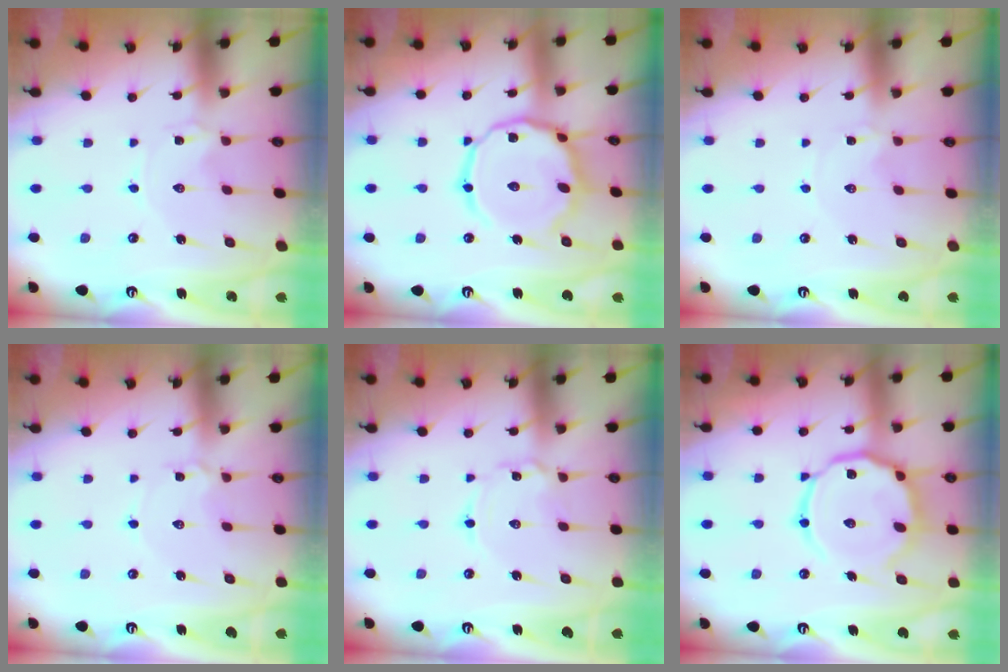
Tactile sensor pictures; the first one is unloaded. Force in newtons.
{"total": 16.1, "press": 16.0, "slide": 1.0}
{"total": 0.6, "press": 0.6, "slide": 0.1}
{"total": 3.1, "press": 3.1, "slide": 0.4}
{"total": 2.0, "press": 2.0, "slide": 0.2}
{"total": 14.7, "press": 14.7, "slide": 1.1}